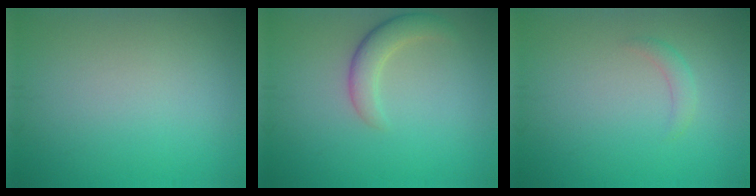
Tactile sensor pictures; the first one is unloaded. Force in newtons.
{"total": 2.8, "press": 2.7, "slide": 0.3}
{"total": 1.2, "press": 1.2, "slide": 0.1}